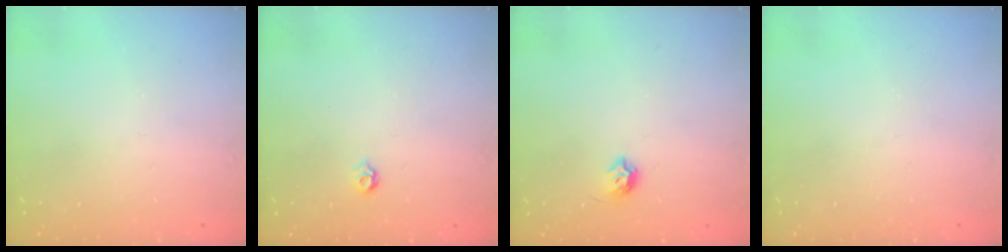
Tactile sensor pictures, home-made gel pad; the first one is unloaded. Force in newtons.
{"total": 4.2, "press": 4.1, "slide": 0.8}
{"total": 6.1, "press": 6.0, "slide": 1.1}
{"total": 0.0}